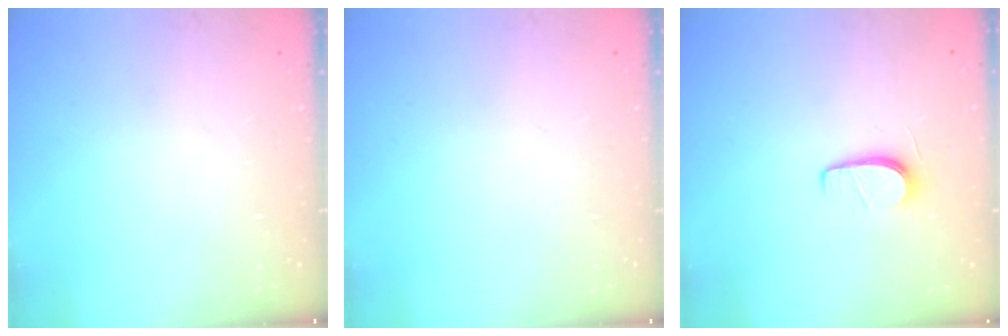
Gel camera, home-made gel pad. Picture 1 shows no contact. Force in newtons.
{"total": 0.0}
{"total": 5.6, "press": 5.6, "slide": 0.7}